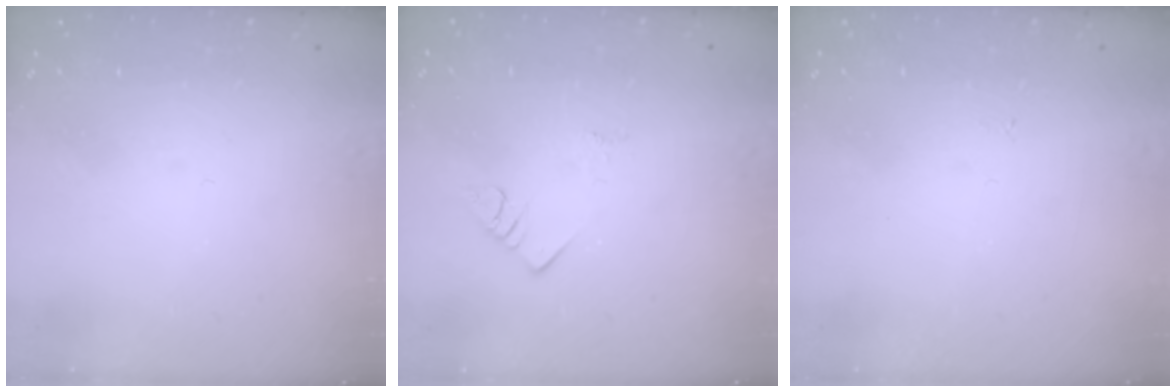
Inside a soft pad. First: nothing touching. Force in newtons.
{"total": 2.8, "press": 2.8, "slide": 0.4}
{"total": 3.1, "press": 3.1, "slide": 0.4}